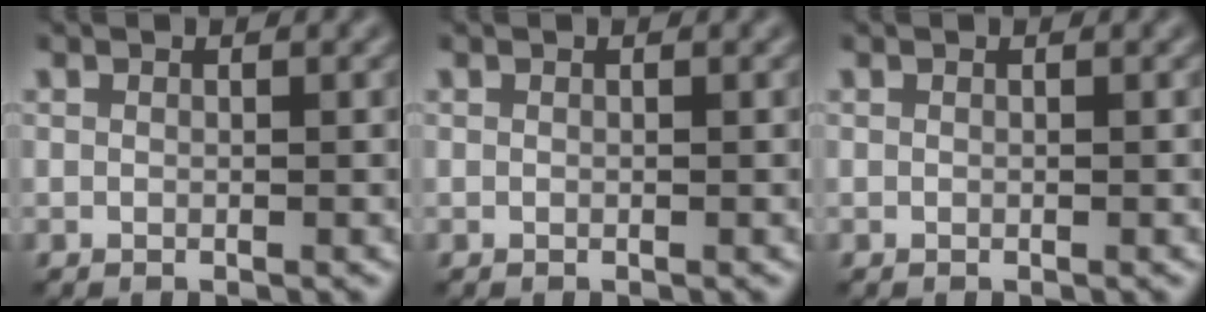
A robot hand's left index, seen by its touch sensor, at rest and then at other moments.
{"total": 0.0}
{"total": 0.0}